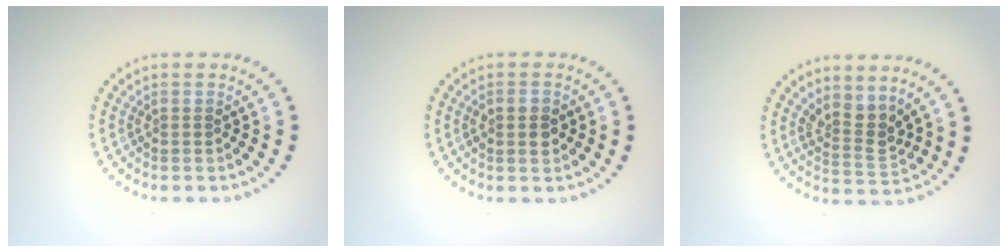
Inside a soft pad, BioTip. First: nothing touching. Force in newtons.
{"total": 1.8, "press": 1.8, "slide": 0.1}
{"total": 2.7, "press": 2.0, "slide": 1.8}